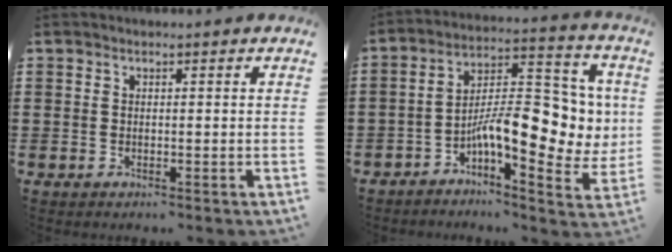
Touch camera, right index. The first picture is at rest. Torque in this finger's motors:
{"motor_torque": [2.14, 0.00, 1.05, 0.21]}